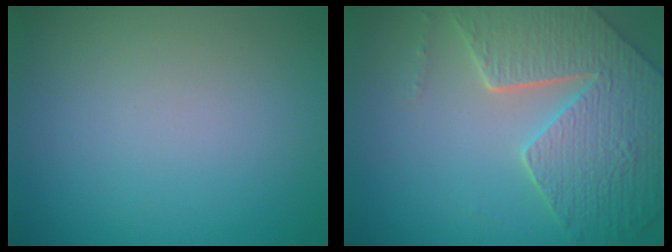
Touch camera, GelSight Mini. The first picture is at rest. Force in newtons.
{"total": 7.9, "press": 5.8, "slide": 5.5}